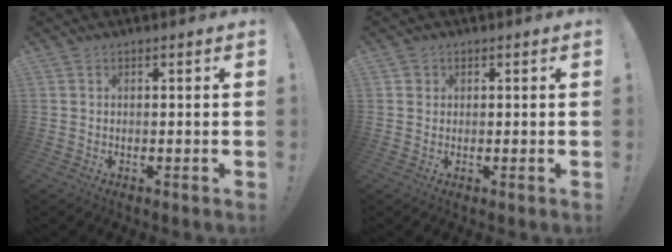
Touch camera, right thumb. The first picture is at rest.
{"total": 1.5, "force": [0.6, 1.3, 0.3], "torque": [-0.001, 0.001, 0.011]}